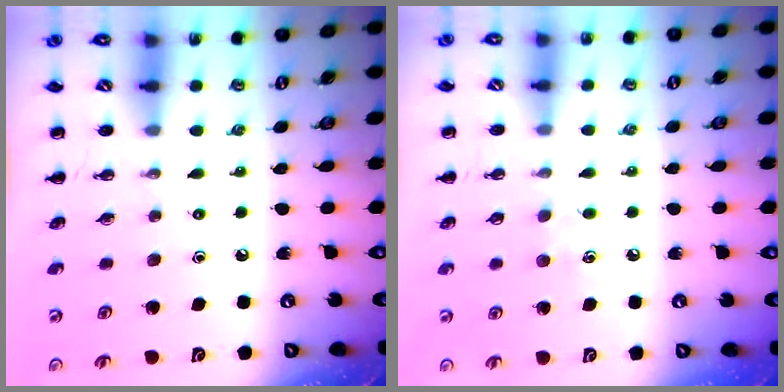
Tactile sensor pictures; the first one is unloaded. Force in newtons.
{"total": 4.4, "press": 4.2, "slide": 1.2}